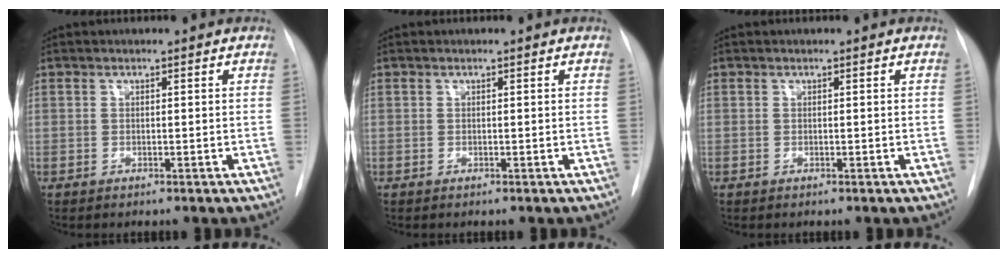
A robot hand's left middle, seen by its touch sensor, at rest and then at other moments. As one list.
[{"total": 0.0}, {"total": 0.0}]